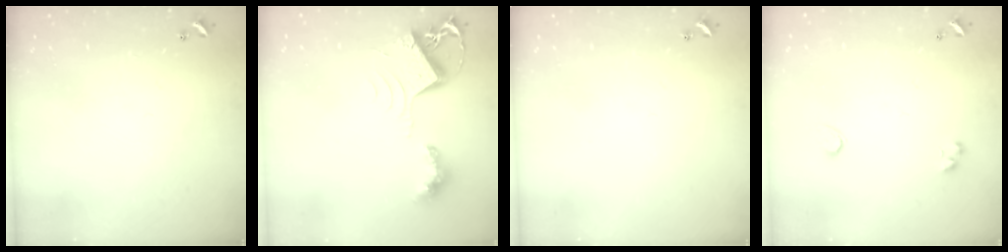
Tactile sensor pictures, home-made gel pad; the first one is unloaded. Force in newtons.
{"total": 10.1, "press": 10.1, "slide": 0.9}
{"total": 0.0}
{"total": 1.9, "press": 1.5, "slide": 1.1}